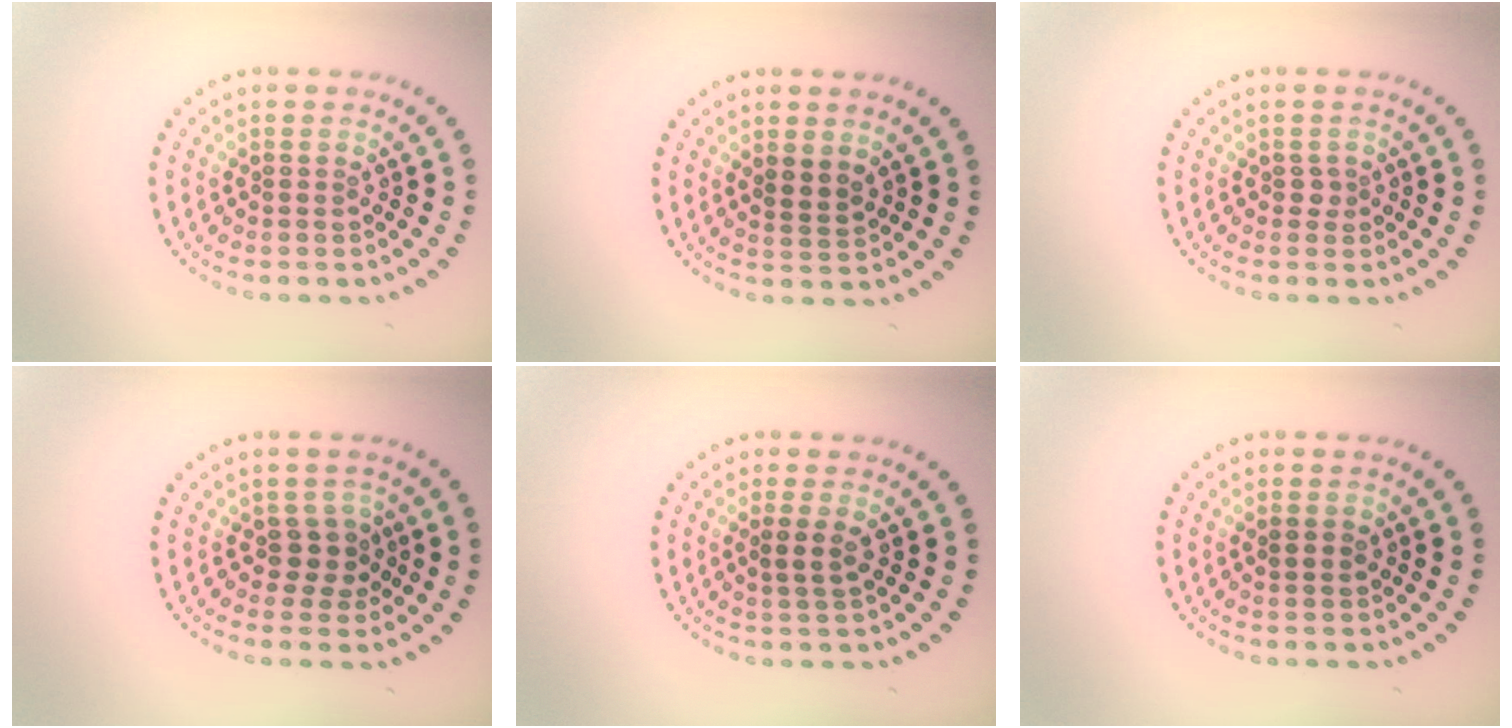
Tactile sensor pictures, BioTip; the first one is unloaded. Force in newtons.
{"total": 1.8, "press": 1.5, "slide": 0.9}
{"total": 0.9, "press": 0.6, "slide": 0.6}
{"total": 2.3, "press": 2.0, "slide": 1.1}
{"total": 1.6, "press": 1.4, "slide": 0.9}
{"total": 1.2, "press": 1.1, "slide": 0.4}